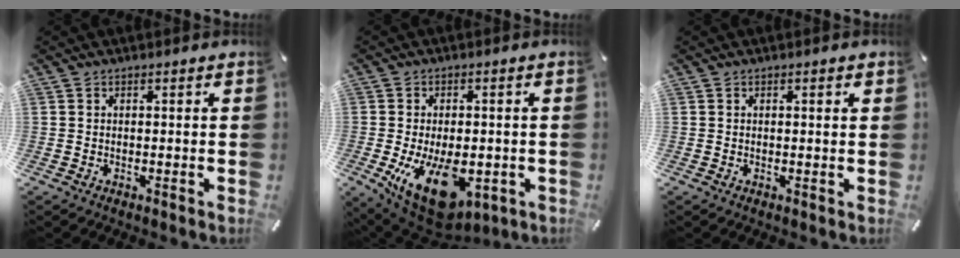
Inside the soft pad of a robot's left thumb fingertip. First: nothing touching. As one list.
[{"total": 16.5, "force": [-4.6, 9.0, 13.1], "torque": [-0.211, 0.002, -0.061]}, {"total": 0.9, "force": [0.3, 0.1, 0.9], "torque": [-0.009, -0.003, 0.003]}]